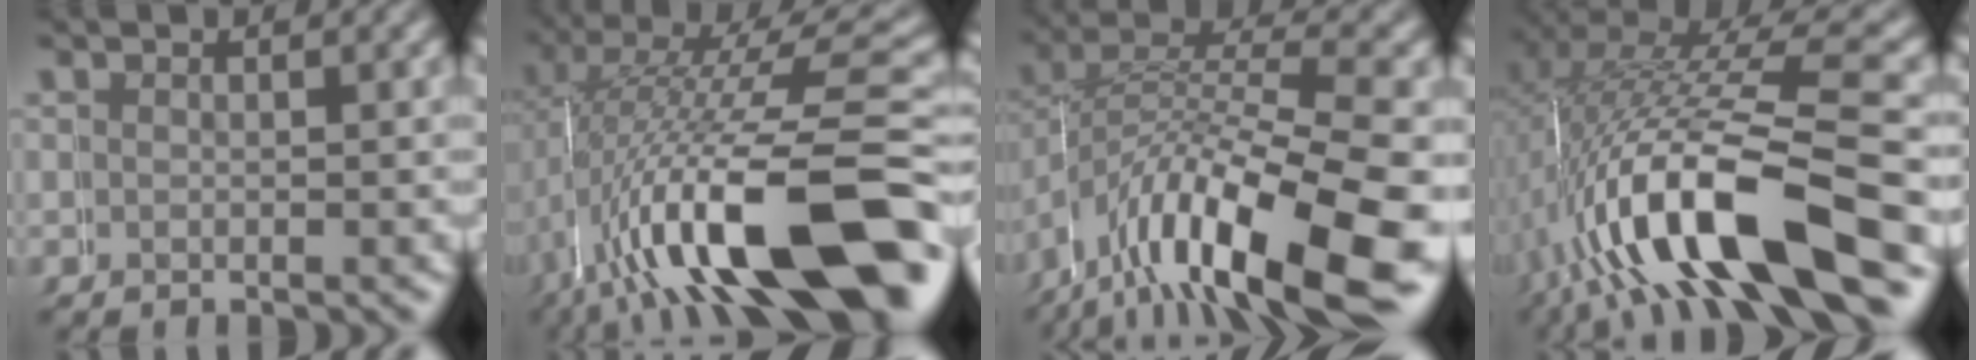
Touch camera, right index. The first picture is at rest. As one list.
[{"total": 13.9, "force": [-2.9, 4.9, 12.7], "torque": [-0.214, -0.008, -0.027]}, {"total": 12.2, "force": [-3.1, 6.4, 9.9], "torque": [-0.169, -0.017, -0.039]}, {"total": 11.2, "force": [-1.9, 4.4, 10.1], "torque": [-0.200, -0.004, -0.018]}]